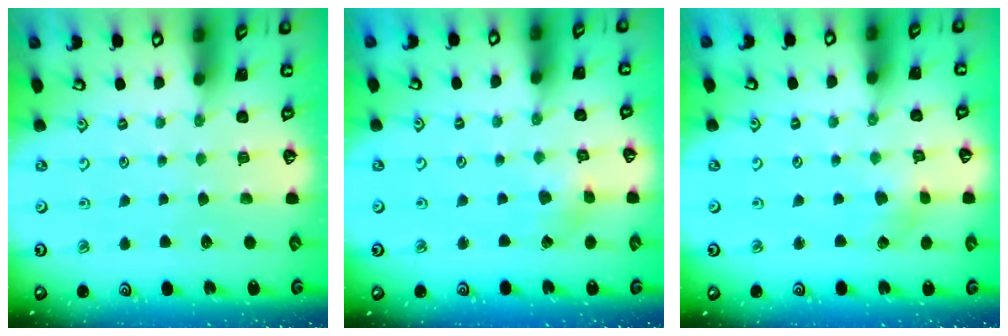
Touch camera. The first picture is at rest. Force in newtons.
{"total": 2.4, "press": 2.4, "slide": 0.3}
{"total": 3.0, "press": 3.0, "slide": 0.4}